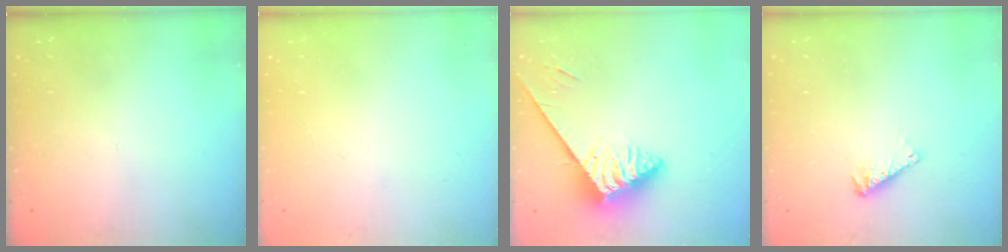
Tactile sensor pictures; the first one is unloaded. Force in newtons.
{"total": 0.0}
{"total": 4.7, "press": 4.6, "slide": 0.5}
{"total": 3.4, "press": 3.3, "slide": 0.5}